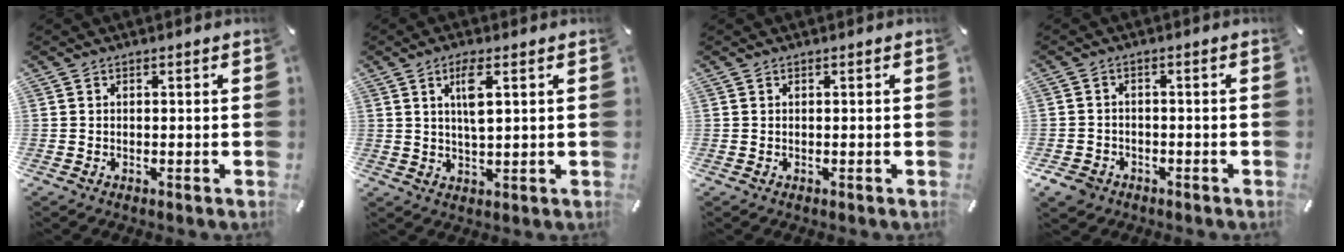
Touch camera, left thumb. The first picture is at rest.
{"total": 5.9, "force": [2.3, 1.5, 5.3], "torque": [-0.110, -0.002, 0.033]}
{"total": 0.0}
{"total": 4.0, "force": [-2.6, 2.8, 1.1], "torque": [-0.036, 0.008, -0.055]}